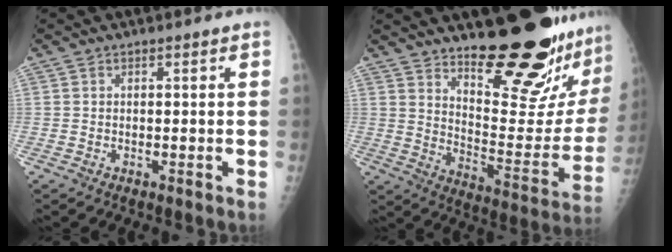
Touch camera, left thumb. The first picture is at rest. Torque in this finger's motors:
{"motor_torque": [0.37, 0.43, 0.91, -1.87, 0.06]}